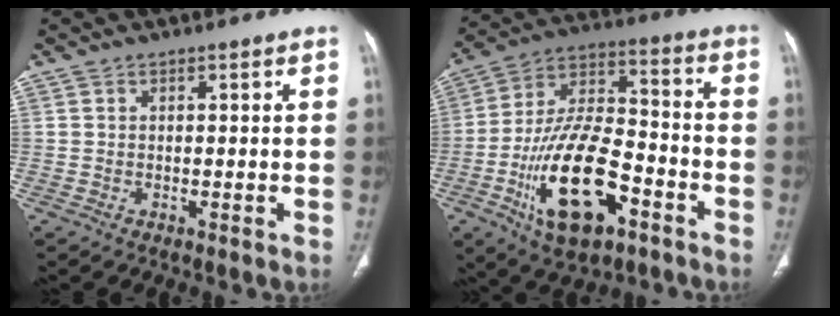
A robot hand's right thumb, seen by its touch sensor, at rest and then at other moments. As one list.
[{"total": 20.6, "force": [-8.6, 9.5, 16.1], "torque": [-0.285, 0.049, -0.145]}]